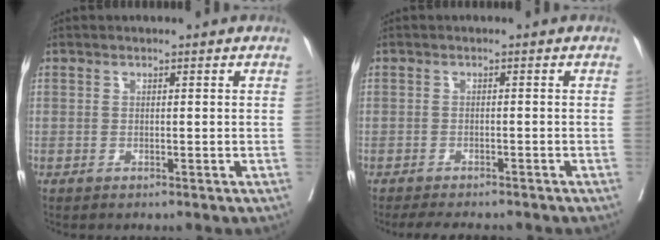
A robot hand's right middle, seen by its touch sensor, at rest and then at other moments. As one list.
[{"total": 6.0, "force": [-5.2, 1.6, 2.4], "torque": [-0.025, -0.005, -0.073]}]